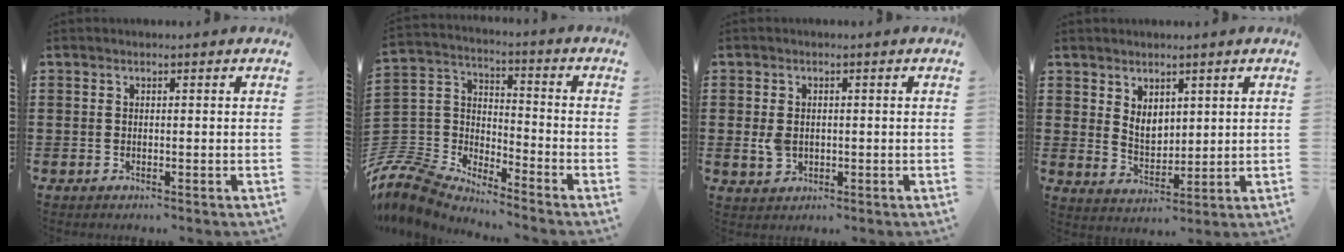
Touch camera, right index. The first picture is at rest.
{"total": 6.8, "force": [-6.4, 2.0, 0.7], "torque": [-0.074, -0.021, -0.144]}
{"total": 2.8, "force": [0.0, 2.1, 1.8], "torque": [-0.047, 0.003, -0.002]}
{"total": 4.1, "force": [2.3, 2.7, 2.0], "torque": [-0.040, 0.003, 0.041]}